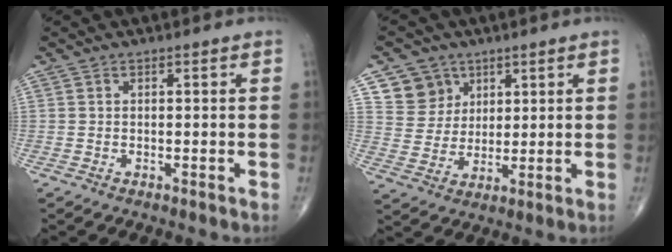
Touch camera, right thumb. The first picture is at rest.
{"total": 7.8, "force": [4.0, 6.5, 1.1], "torque": [0.012, -0.027, 0.081]}